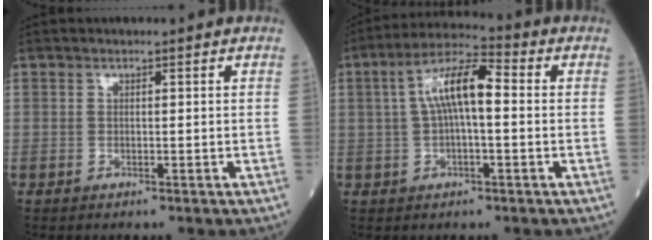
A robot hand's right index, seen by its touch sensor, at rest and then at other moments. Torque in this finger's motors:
{"motor_torque": [0.36, -0.03, 0.24, 0.09]}